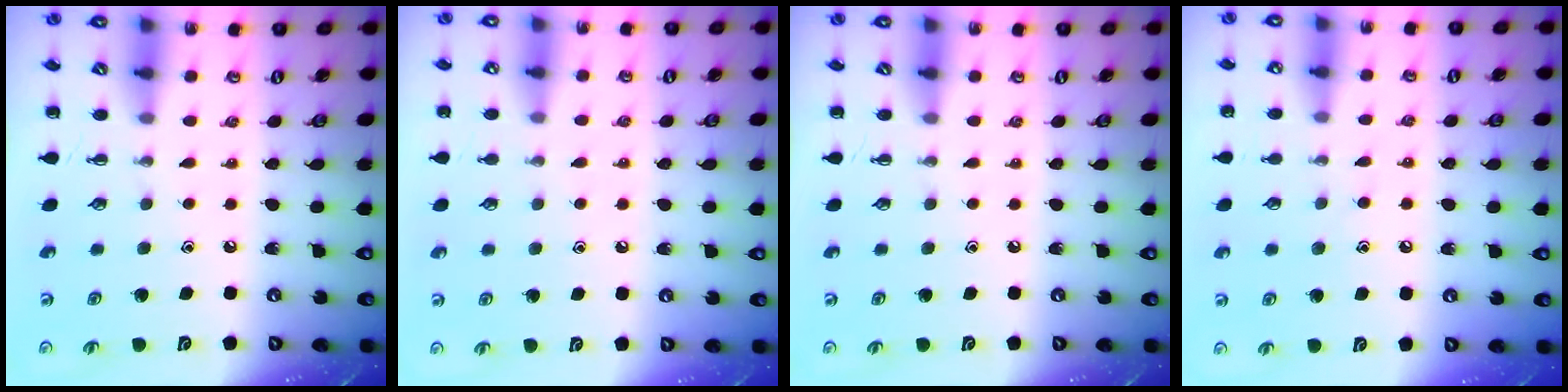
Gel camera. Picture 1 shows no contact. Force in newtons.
{"total": 4.9, "press": 4.7, "slide": 1.5}
{"total": 0.0}
{"total": 6.6, "press": 6.4, "slide": 1.8}